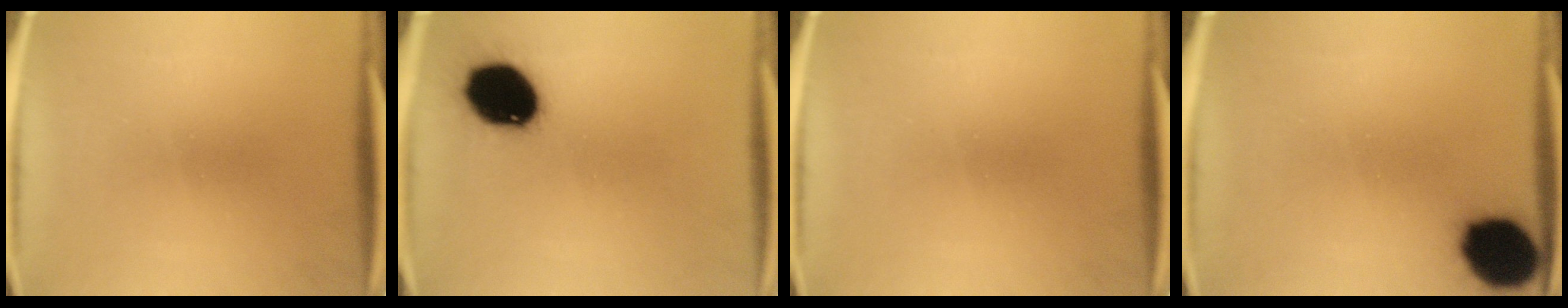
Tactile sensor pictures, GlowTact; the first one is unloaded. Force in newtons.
{"total": 15.6}
{"total": 0.0}
{"total": 14.7}